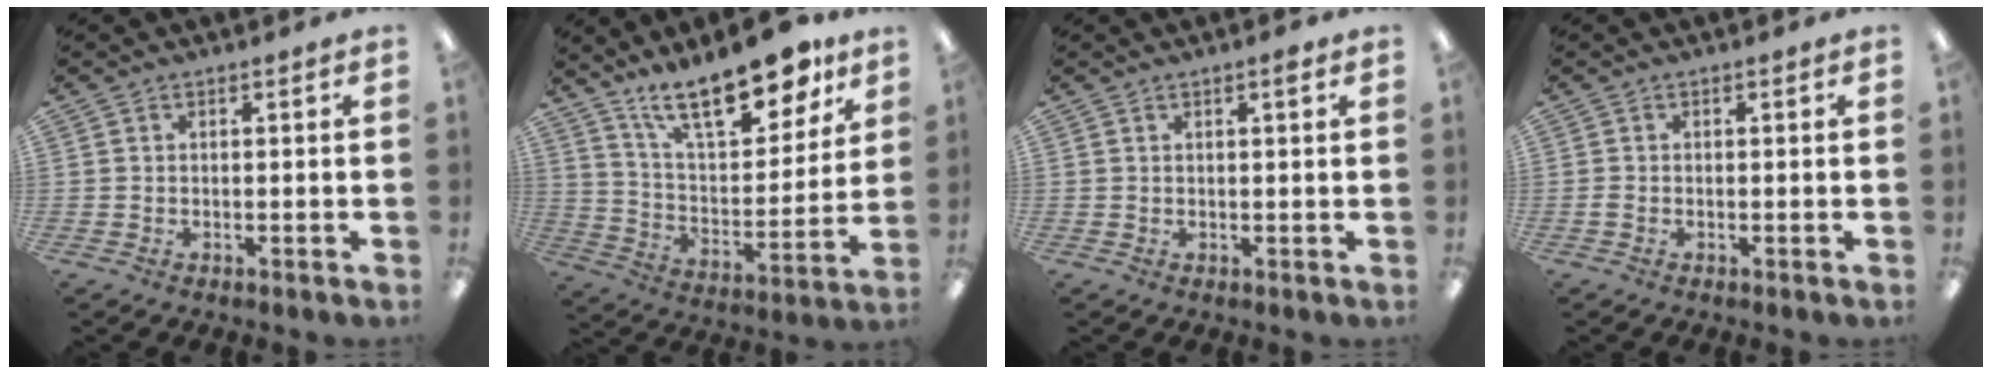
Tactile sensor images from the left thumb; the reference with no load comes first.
{"total": 20.5, "force": [15.0, 7.7, 11.6], "torque": [-0.187, -0.093, 0.257]}
{"total": 1.6, "force": [1.0, 0.3, 1.3], "torque": [-0.019, -0.001, 0.014]}
{"total": 0.7, "force": [-0.3, 0.5, 0.5], "torque": [-0.009, 0.001, -0.005]}